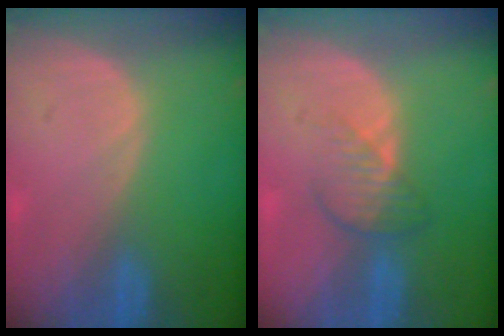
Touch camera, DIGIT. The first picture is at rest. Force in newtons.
{"total": 3.8, "press": 3.5, "slide": 1.5}